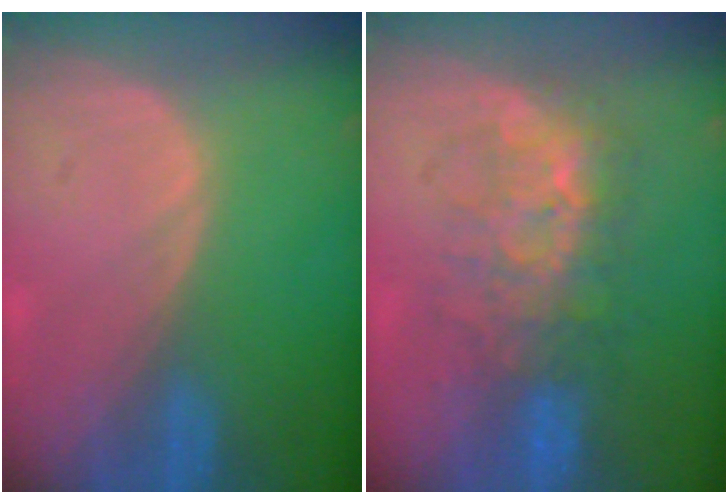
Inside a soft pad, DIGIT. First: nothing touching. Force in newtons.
{"total": 8.0, "press": 7.7, "slide": 2.0}